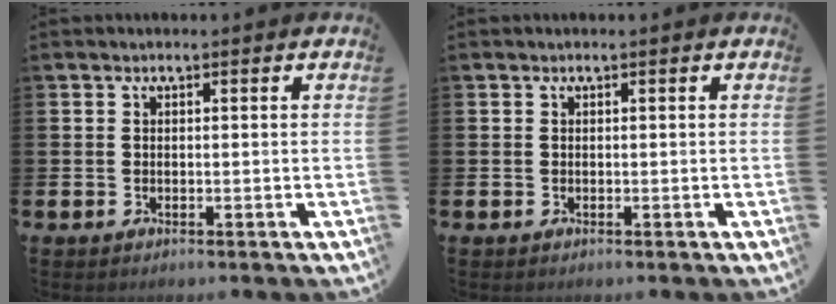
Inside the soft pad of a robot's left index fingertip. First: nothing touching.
{"total": 0.0}